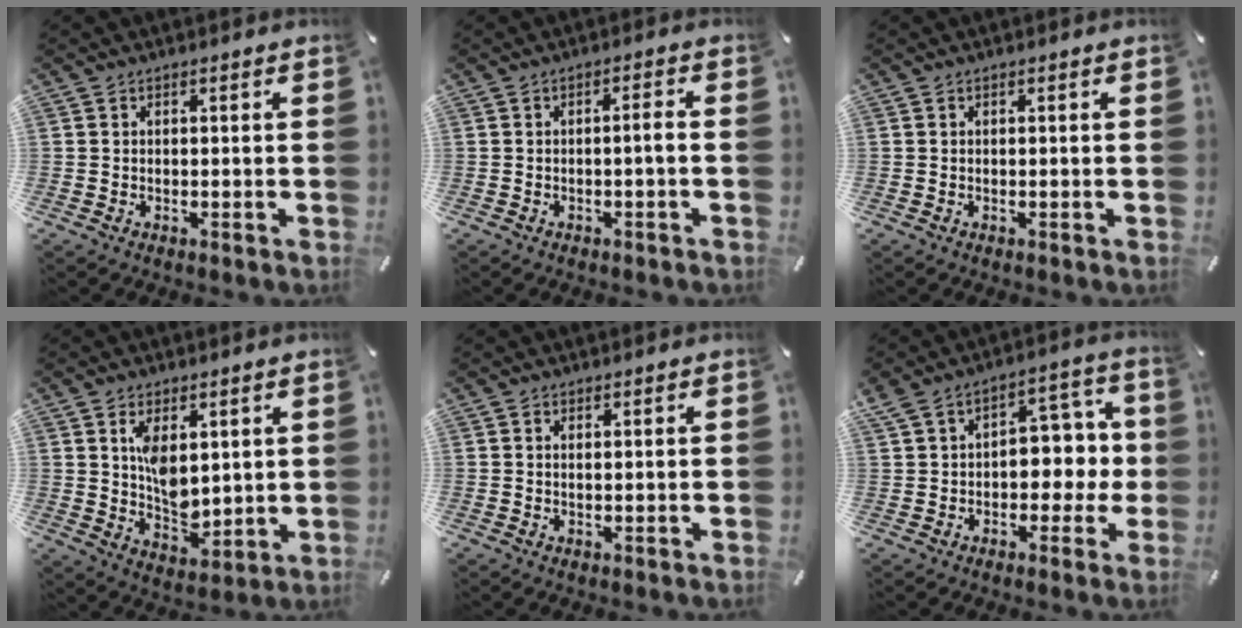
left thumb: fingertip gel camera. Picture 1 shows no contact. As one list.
[{"total": 2.8, "force": [-0.7, 0.3, 2.7], "torque": [-0.047, 0.002, -0.015]}, {"total": 0.0}, {"total": 8.6, "force": [2.7, 5.5, 6.0], "torque": [-0.090, -0.019, 0.046]}, {"total": 0.8, "force": [0.2, 0.2, 0.8], "torque": [-0.015, -0.001, 0.004]}, {"total": 9.9, "force": [0.6, 7.6, 6.3], "torque": [-0.083, 0.002, 0.011]}]